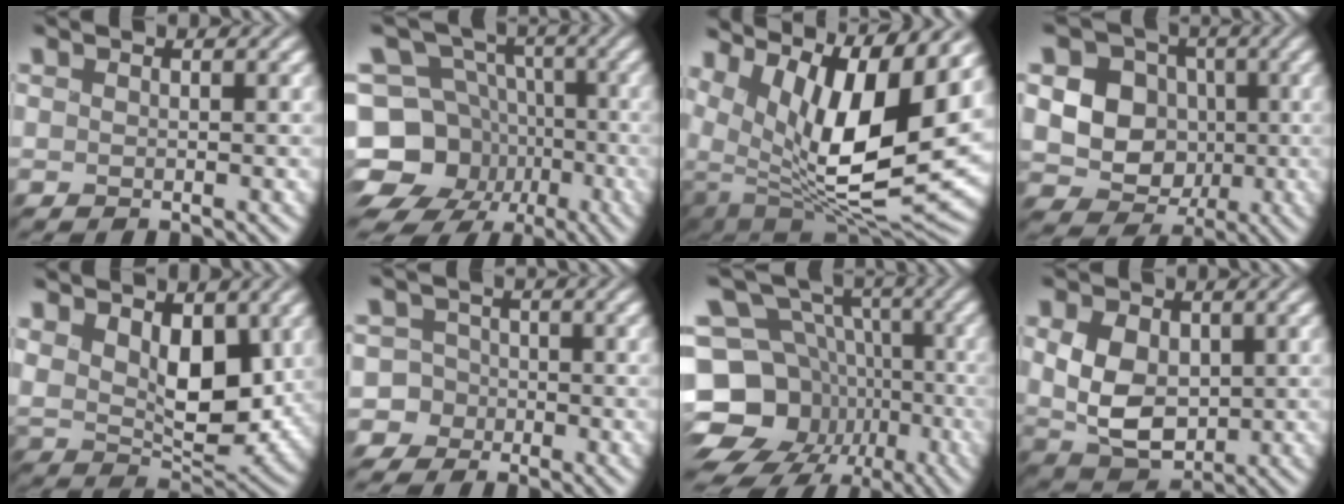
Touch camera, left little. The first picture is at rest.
{"total": 13.3, "force": [-5.6, 10.8, 5.2], "torque": [-0.107, -0.007, -0.113]}
{"total": 14.1, "force": [6.2, 6.2, 11.1], "torque": [-0.195, 0.010, 0.103]}
{"total": 9.6, "force": [0.4, 8.9, 3.7], "torque": [-0.074, 0.017, -0.016]}
{"total": 8.0, "force": [2.6, 4.5, 6.1], "torque": [-0.112, -0.010, 0.042]}
{"total": 6.2, "force": [-3.0, 5.4, 0.8], "torque": [0.005, 0.008, -0.084]}
{"total": 16.8, "force": [-7.1, 13.3, 7.4], "torque": [-0.160, -0.012, -0.121]}
{"total": 6.2, "force": [0.2, 4.2, 4.5], "torque": [-0.097, -0.007, 0.003]}